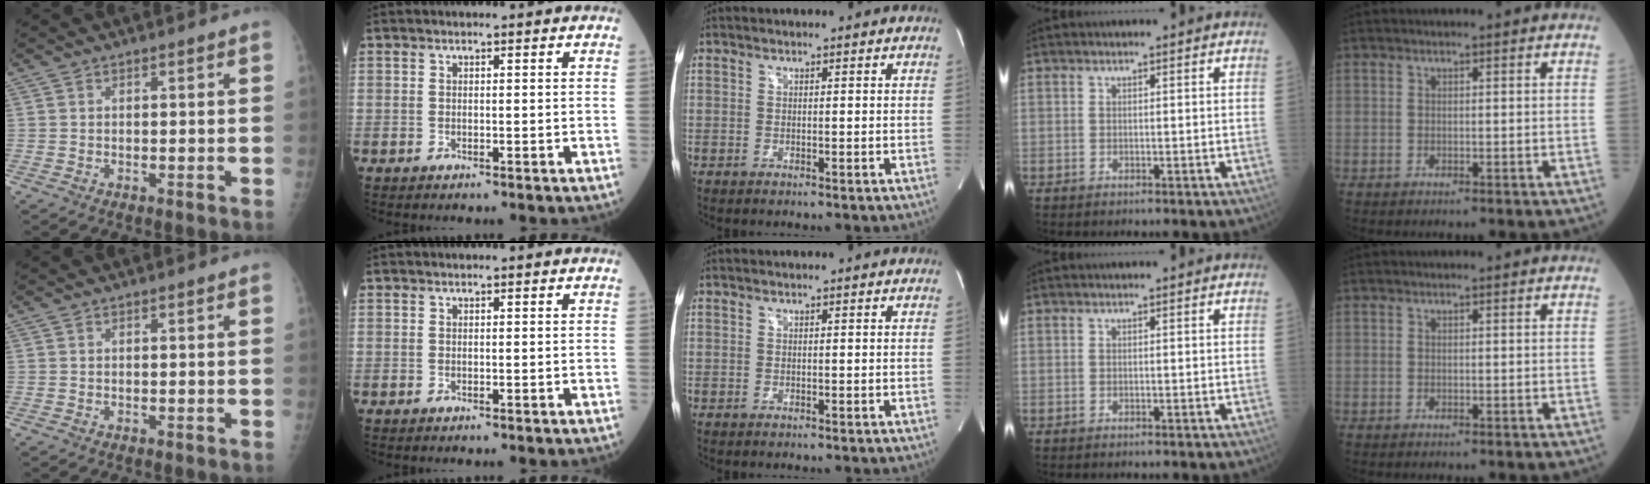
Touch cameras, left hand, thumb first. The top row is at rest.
{}